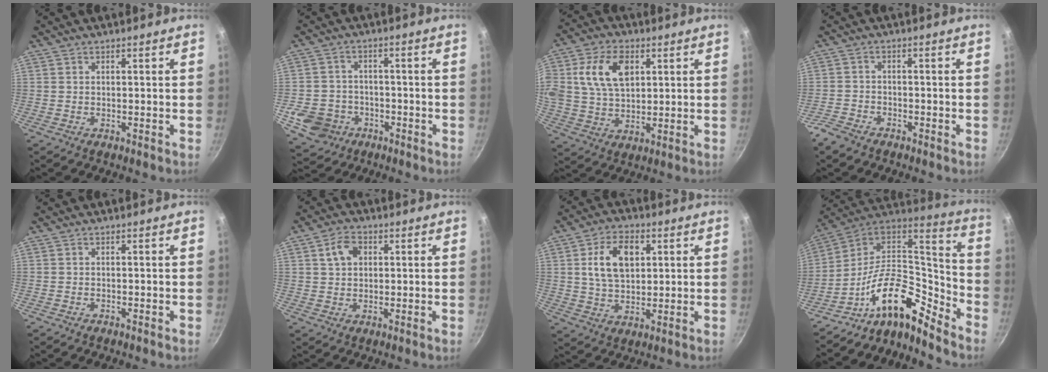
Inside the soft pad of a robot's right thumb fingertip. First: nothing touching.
{"total": 8.7, "force": [-3.6, 7.3, 3.2], "torque": [-0.045, 0.028, -0.053]}
{"total": 12.3, "force": [3.5, 8.0, 8.6], "torque": [-0.148, 0.000, 0.064]}
{"total": 4.0, "force": [-3.3, 1.8, 1.5], "torque": [-0.042, 0.021, -0.068]}
{"total": 0.0}
{"total": 4.9, "force": [1.5, 3.7, 3.0], "torque": [-0.037, 0.007, 0.021]}
{"total": 10.9, "force": [2.8, 7.0, 7.9], "torque": [-0.118, -0.001, 0.047]}
{"total": 17.2, "force": [-10.9, 7.6, 11.0], "torque": [-0.156, 0.093, -0.215]}